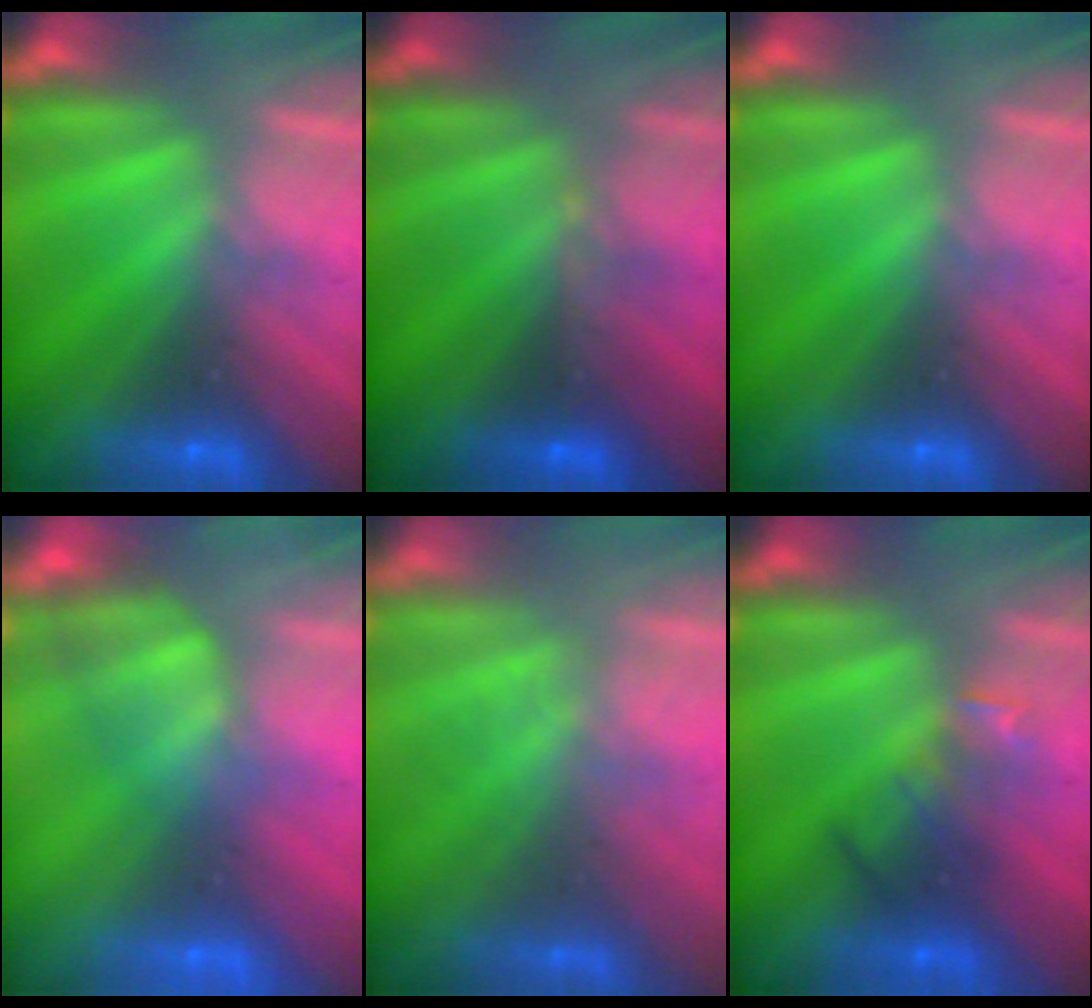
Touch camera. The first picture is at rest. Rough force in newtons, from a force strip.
{"total": 3.0}
{"total": 0.0}
{"total": 3.6}
{"total": 1.8}
{"total": 2.4}